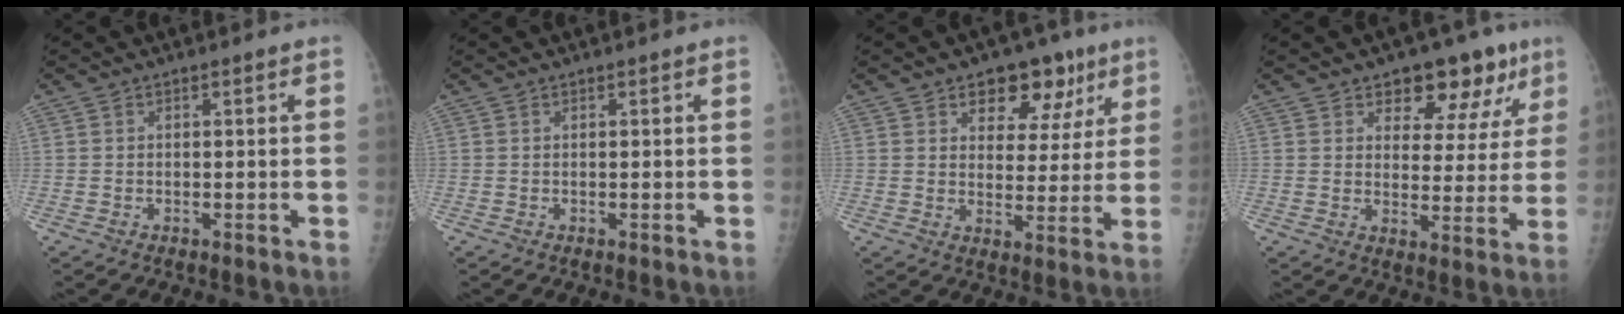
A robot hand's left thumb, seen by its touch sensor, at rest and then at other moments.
{"total": 0.0}
{"total": 10.9, "force": [6.1, 7.0, 5.7], "torque": [-0.025, -0.021, 0.083]}
{"total": 11.9, "force": [7.3, 7.0, 6.3], "torque": [-0.023, -0.028, 0.097]}